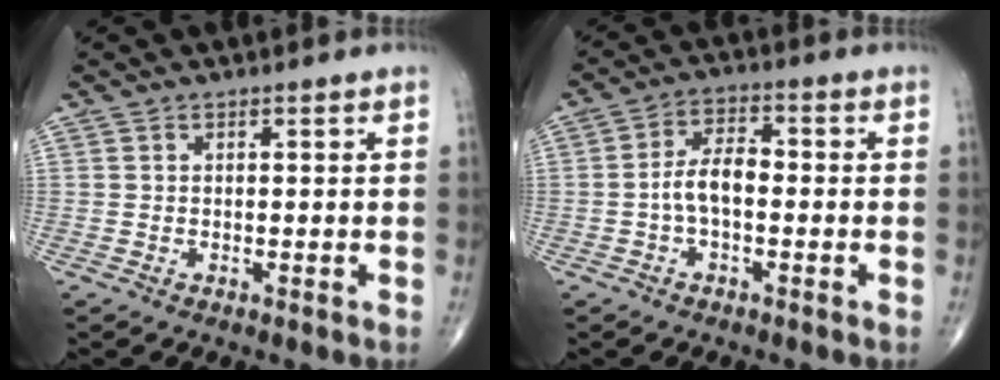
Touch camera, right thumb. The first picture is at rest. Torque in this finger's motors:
{"motor_torque": [1.10, 0.90, 0.86, -0.15, 0.04]}